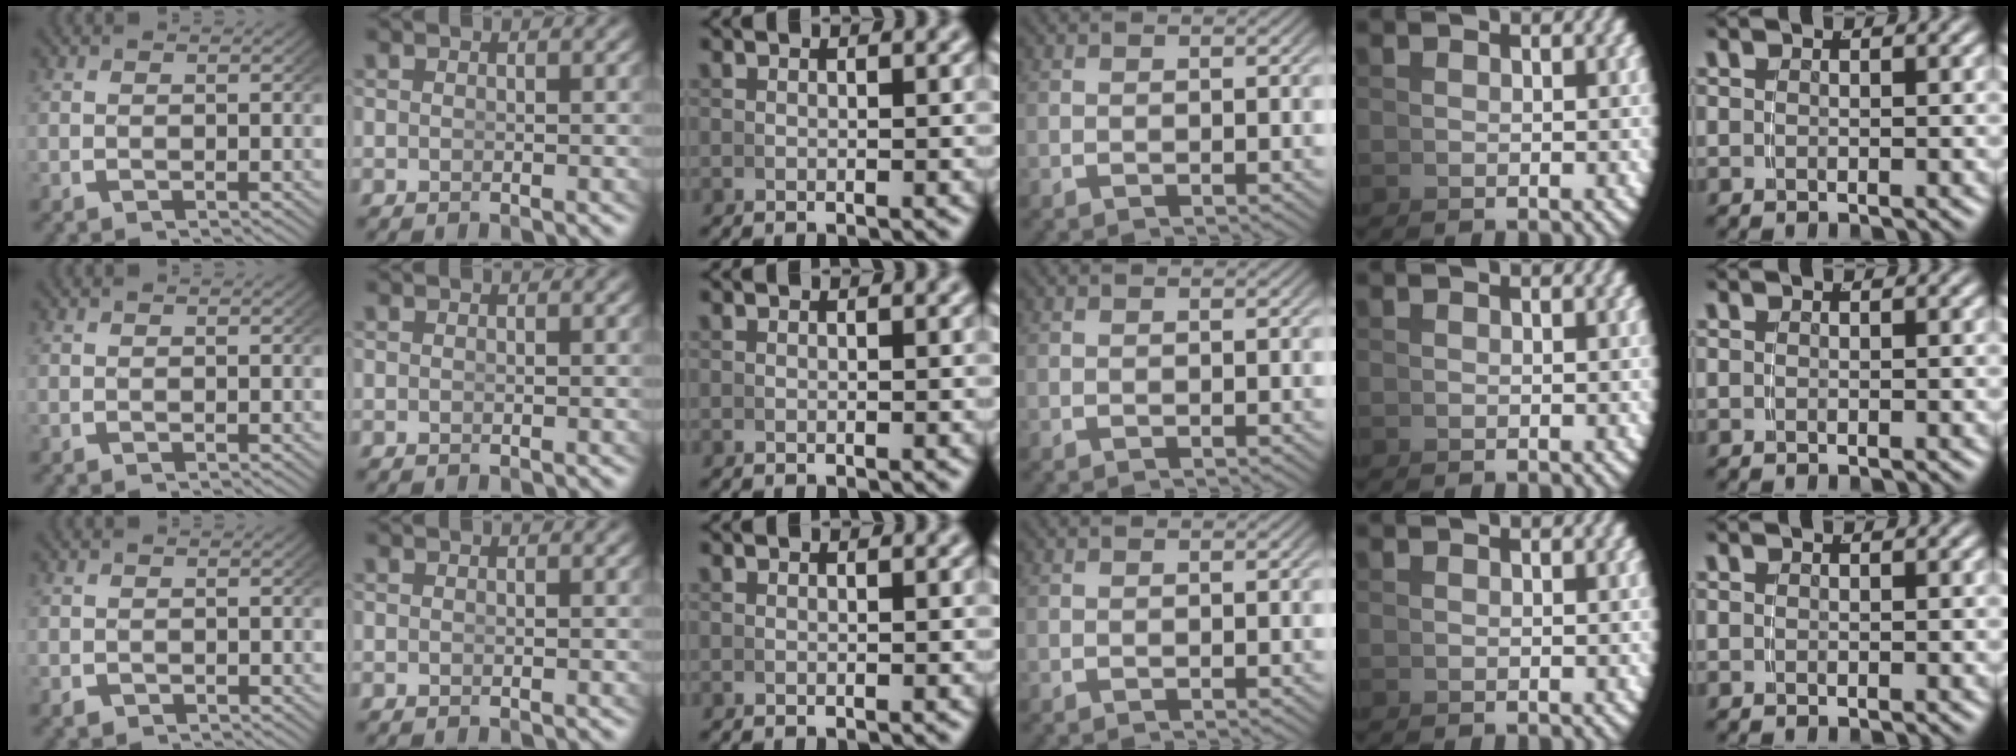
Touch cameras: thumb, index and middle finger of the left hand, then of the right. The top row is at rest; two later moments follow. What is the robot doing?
{"motion": "grasp_and_lifting", "object": "photo album"}